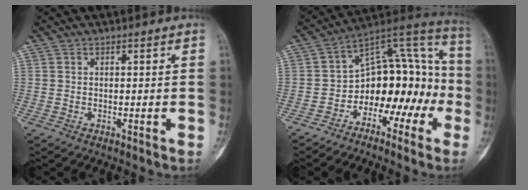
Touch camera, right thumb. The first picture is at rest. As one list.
[{"total": 15.1, "force": [-4.6, 10.0, 10.4], "torque": [-0.075, 0.101, -0.077]}]